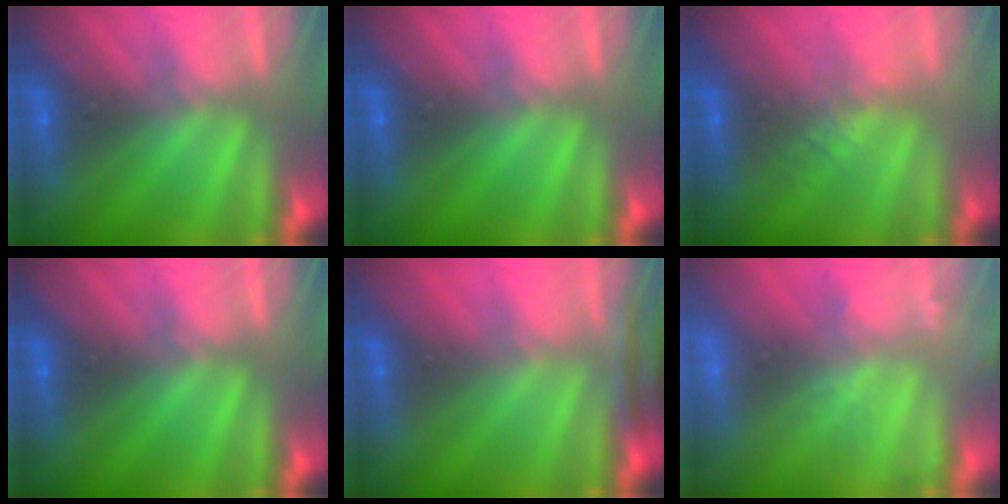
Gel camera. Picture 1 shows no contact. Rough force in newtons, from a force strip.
{"total": 0.0}
{"total": 2.2}
{"total": 0.0}
{"total": 4.5}
{"total": 2.1}